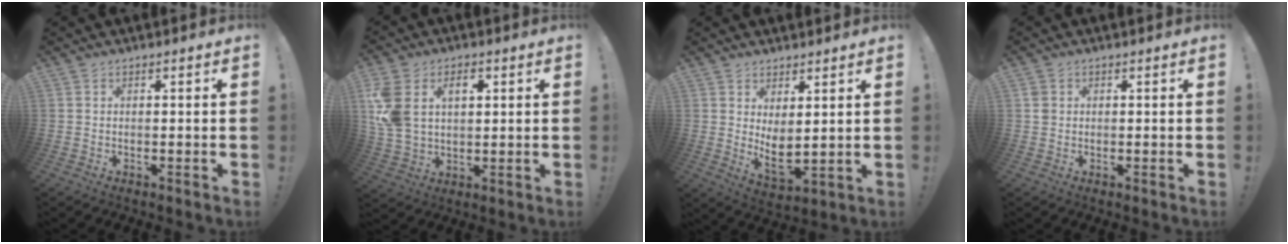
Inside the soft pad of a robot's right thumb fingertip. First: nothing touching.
{"total": 12.2, "force": [4.5, 8.4, 7.5], "torque": [-0.150, -0.009, 0.086]}
{"total": 6.7, "force": [3.0, 3.2, 5.1], "torque": [-0.065, -0.038, 0.063]}
{"total": 2.0, "force": [0.6, 1.7, 0.8], "torque": [-0.008, 0.000, 0.011]}